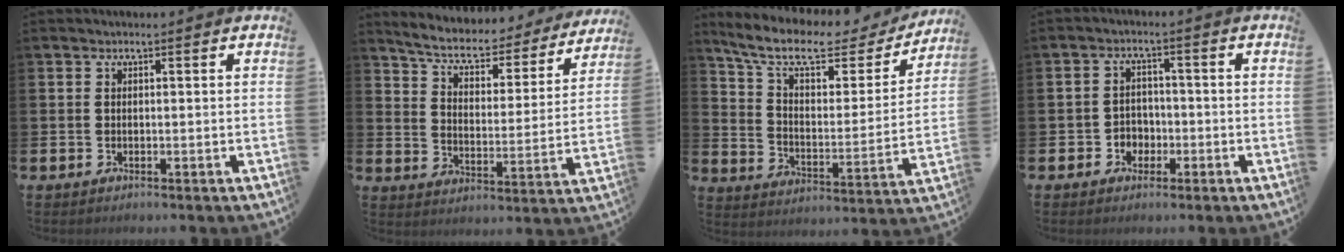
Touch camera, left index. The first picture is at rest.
{"total": 6.3, "force": [5.6, 1.8, 2.1], "torque": [-0.061, -0.046, 0.088]}
{"total": 10.4, "force": [8.4, 3.3, 5.1], "torque": [-0.120, -0.053, 0.139]}
{"total": 2.9, "force": [-1.3, 2.5, 0.7], "torque": [-0.016, 0.001, -0.032]}